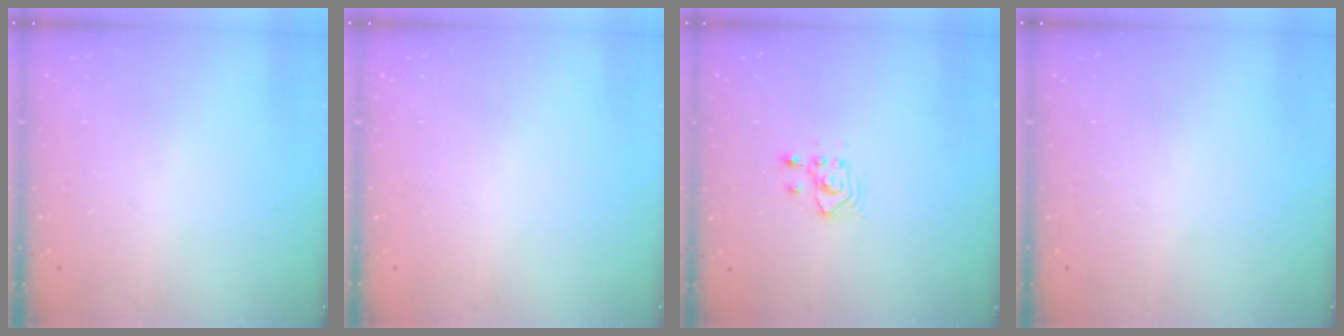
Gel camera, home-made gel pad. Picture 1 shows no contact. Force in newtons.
{"total": 0.0}
{"total": 3.7, "press": 3.7, "slide": 0.3}
{"total": 0.0}